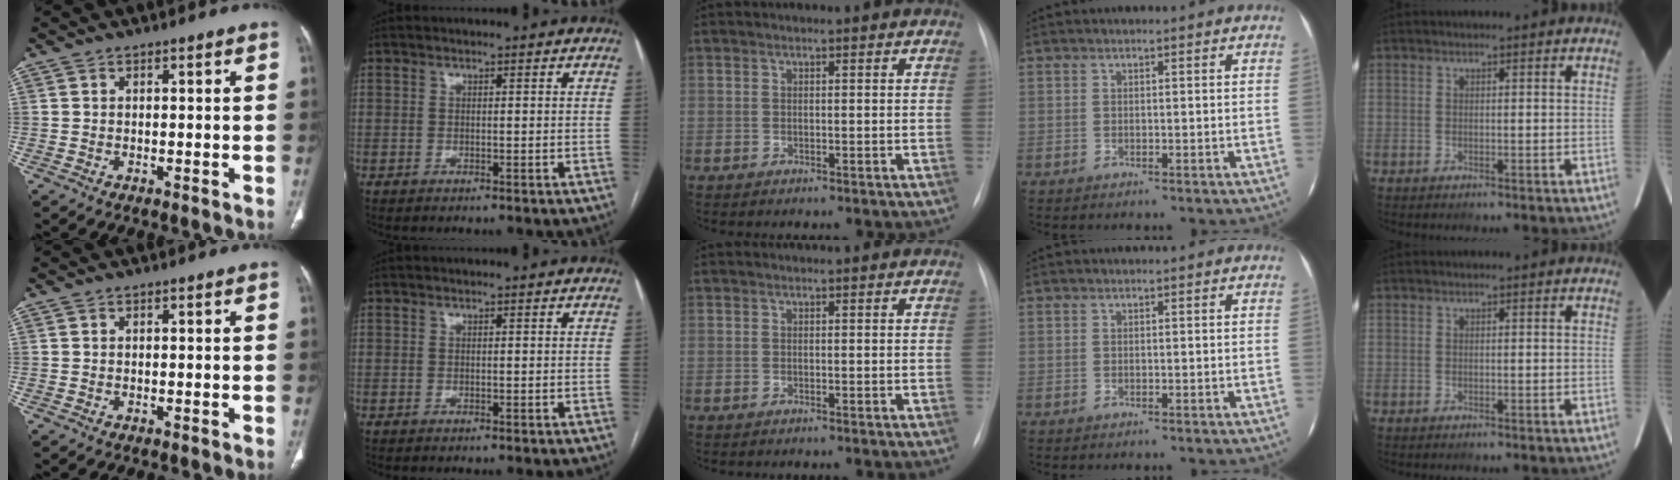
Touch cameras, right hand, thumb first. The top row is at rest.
{}